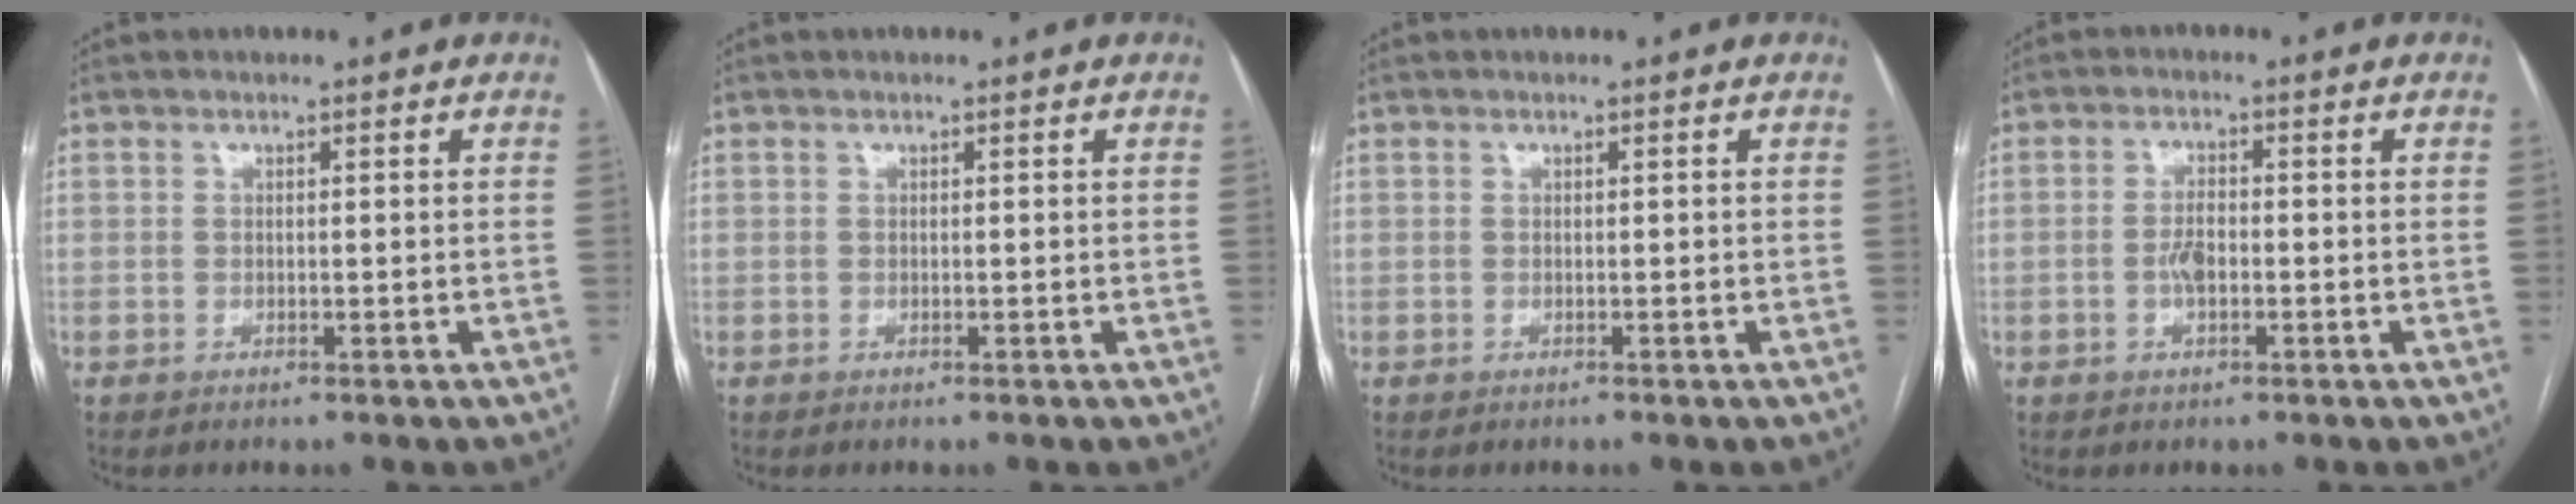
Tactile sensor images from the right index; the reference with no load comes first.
{"total": 0.0}
{"total": 0.0}
{"total": 2.9, "force": [-0.8, 1.2, 2.5], "torque": [-0.052, 0.004, -0.013]}